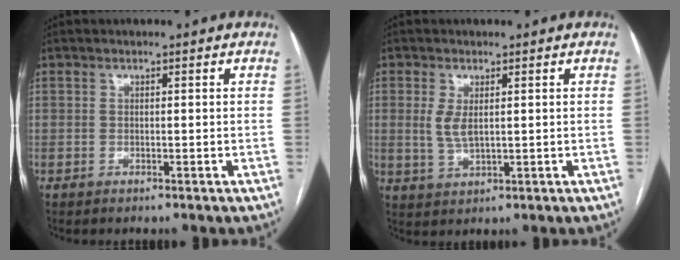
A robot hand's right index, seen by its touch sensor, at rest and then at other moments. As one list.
[{"total": 3.5, "force": [0.7, 1.3, 3.1], "torque": [-0.071, -0.003, 0.023]}]